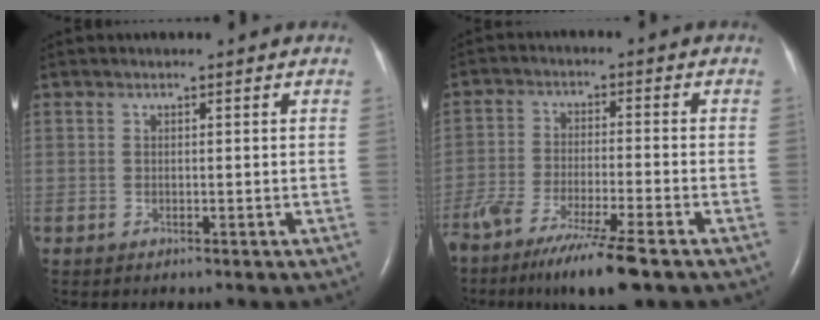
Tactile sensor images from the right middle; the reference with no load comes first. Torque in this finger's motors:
{"motor_torque": [1.10, -1.04, 0.22, 0.10]}